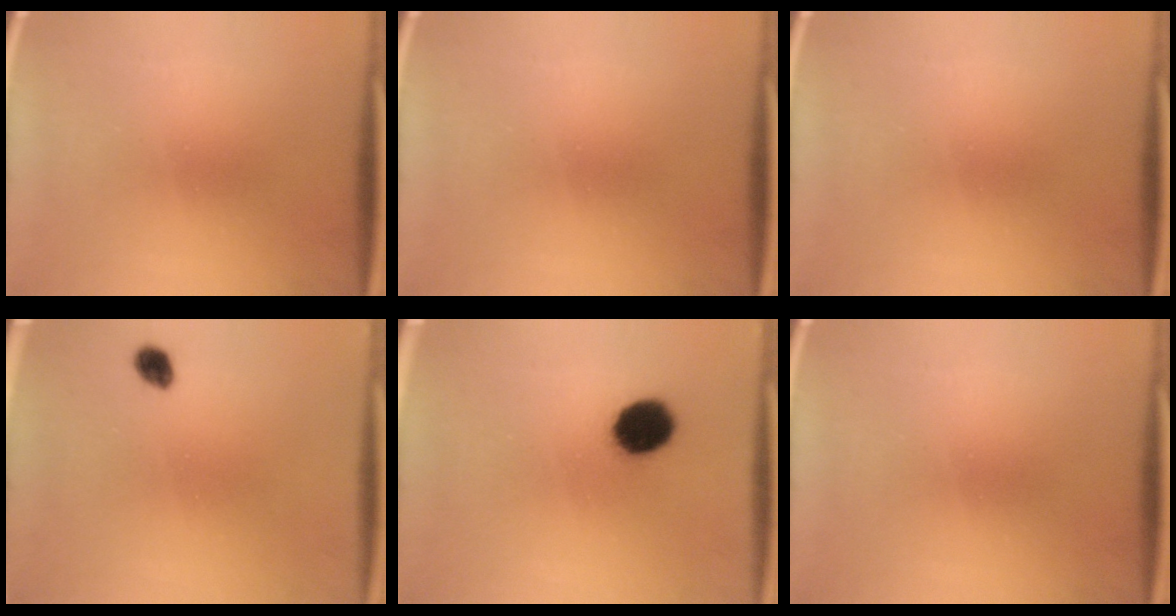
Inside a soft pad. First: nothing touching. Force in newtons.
{"total": 0.0}
{"total": 0.0}
{"total": 1.9}
{"total": 8.5}
{"total": 0.0}